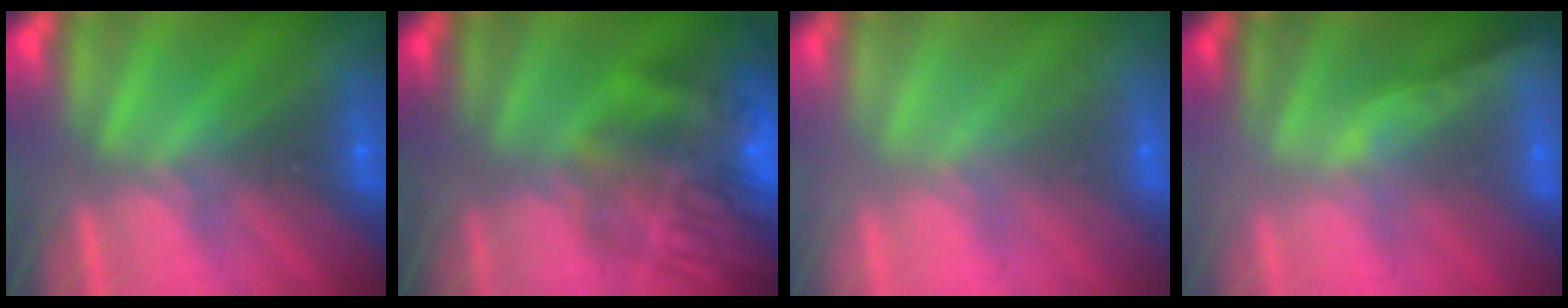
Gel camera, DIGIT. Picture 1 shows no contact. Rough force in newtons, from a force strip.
{"total": 7.4}
{"total": 2.7}
{"total": 1.8}